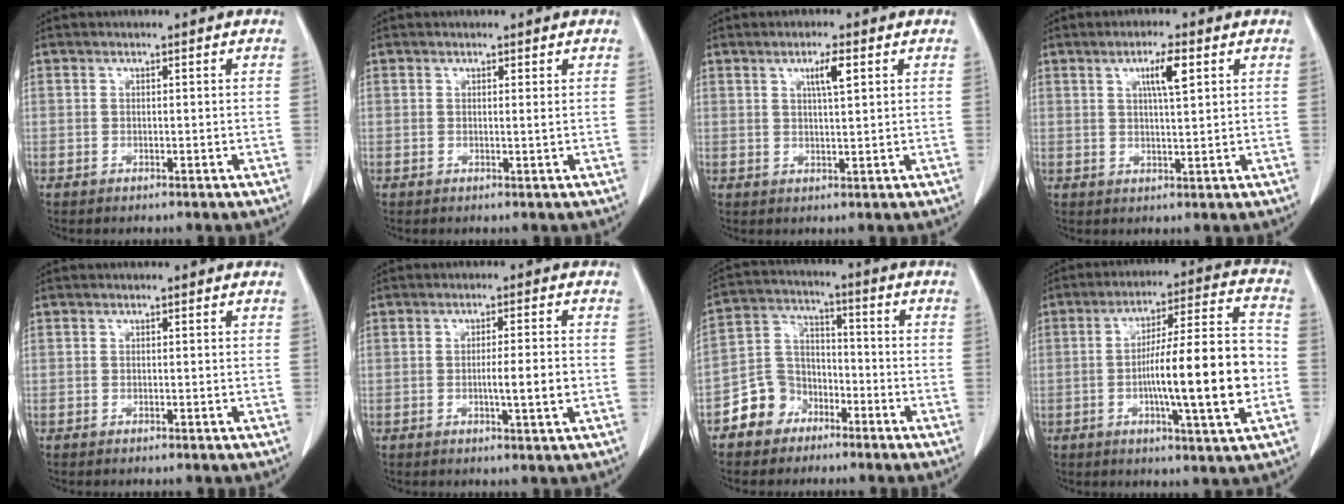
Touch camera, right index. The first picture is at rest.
{"total": 0.5, "force": [0.3, -0.1, 0.4], "torque": [-0.011, -0.002, 0.005]}
{"total": 3.7, "force": [1.7, 0.3, 3.3], "torque": [-0.055, 0.000, 0.027]}
{"total": 4.9, "force": [2.1, 0.4, 4.4], "torque": [-0.076, 0.001, 0.034]}
{"total": 0.0}
{"total": 4.8, "force": [-0.8, 0.0, 4.7], "torque": [-0.076, -0.006, -0.013]}
{"total": 7.9, "force": [-4.7, 6.1, 1.6], "torque": [-0.037, 0.022, -0.087]}
{"total": 16.4, "force": [-2.8, 1.0, 16.1], "torque": [-0.256, 0.009, -0.045]}